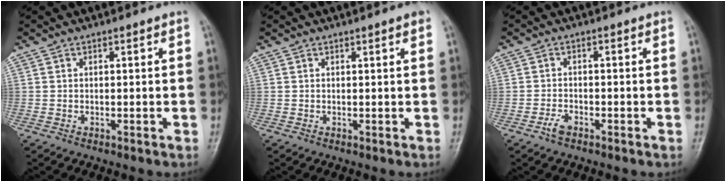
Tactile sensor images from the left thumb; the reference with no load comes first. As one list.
[{"total": 1.2, "force": [0.7, 0.0, 1.0], "torque": [-0.016, 0.000, 0.007]}, {"total": 2.2, "force": [-1.6, 1.0, 1.3], "torque": [-0.028, 0.009, -0.031]}]